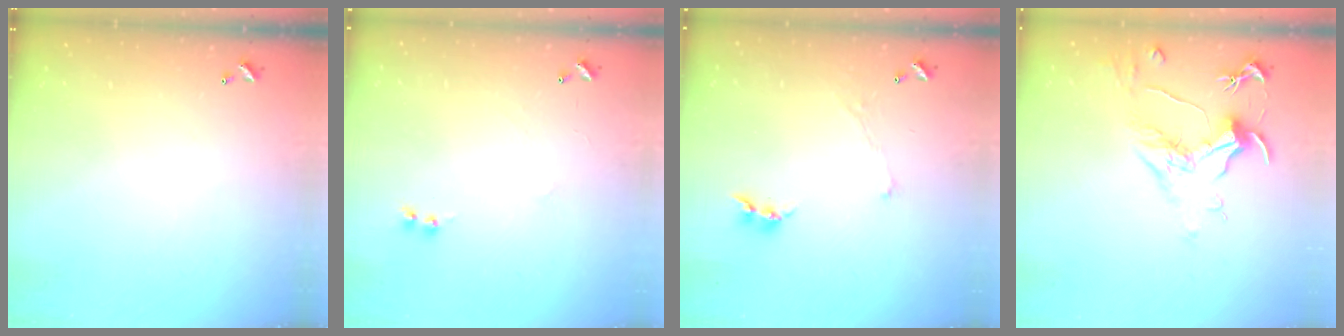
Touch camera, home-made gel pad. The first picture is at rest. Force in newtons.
{"total": 1.1, "press": 0.9, "slide": 0.6}
{"total": 0.8, "press": 0.7, "slide": 0.3}
{"total": 1.6, "press": 1.4, "slide": 0.7}